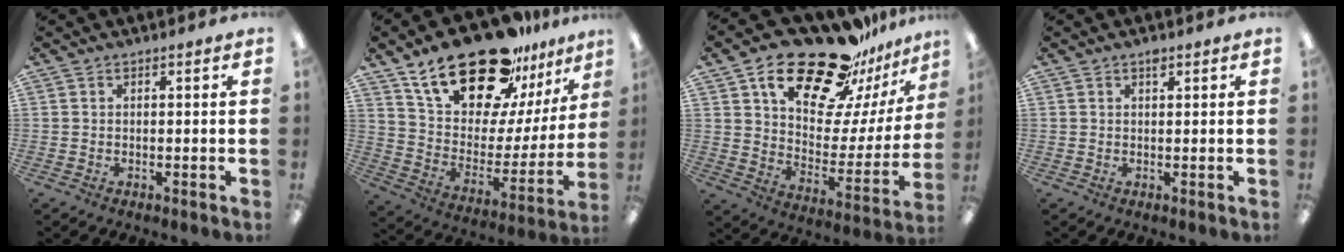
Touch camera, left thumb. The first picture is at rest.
{"total": 24.5, "force": [18.6, 10.1, 12.2], "torque": [-0.211, -0.118, 0.328]}
{"total": 25.5, "force": [18.6, 11.3, 13.2], "torque": [-0.210, -0.115, 0.321]}
{"total": 1.4, "force": [0.9, 0.6, 0.8], "torque": [-0.011, -0.002, 0.015]}